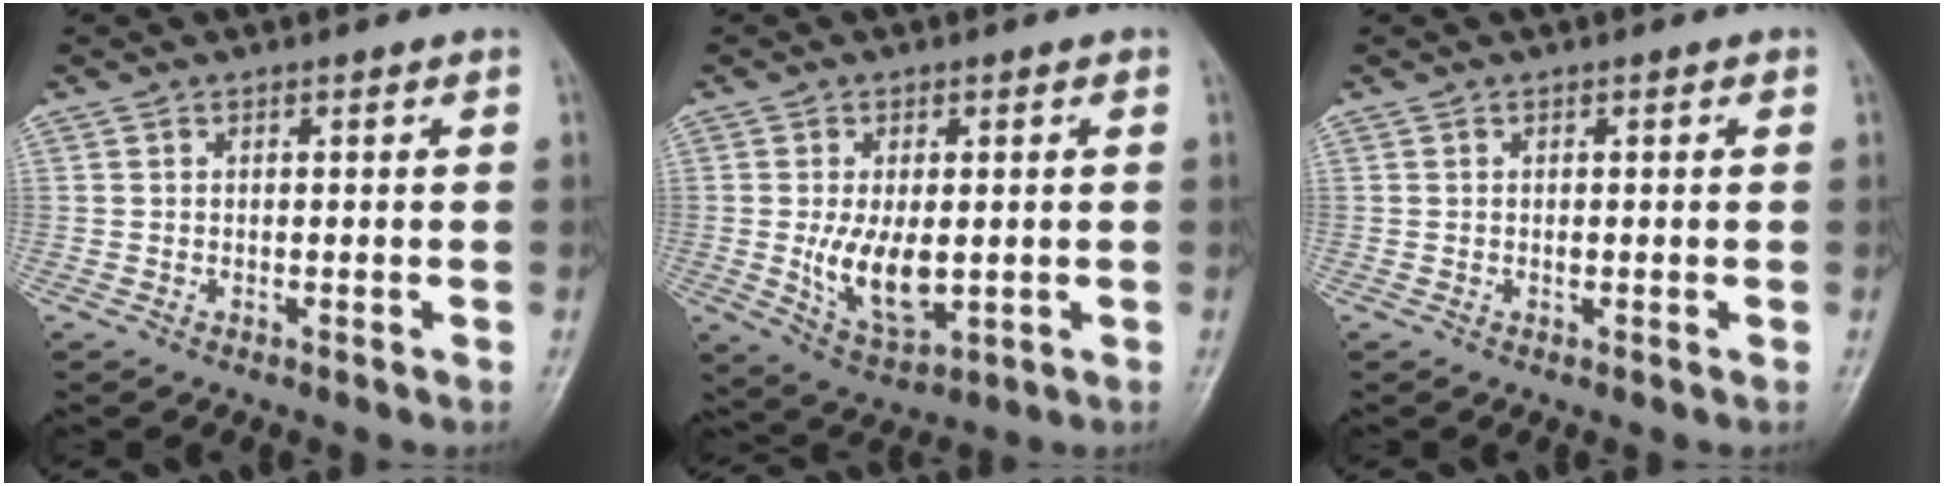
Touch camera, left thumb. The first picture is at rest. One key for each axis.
{"total": 9.3, "fx": -0.6, "fy": 5.0, "fz": 7.8, "tx": -0.127, "ty": -0.019, "tz": 0.000}
{"total": 0.7, "fx": 0.1, "fy": 0.4, "fz": 0.5, "tx": -0.007, "ty": 0.001, "tz": 0.001}